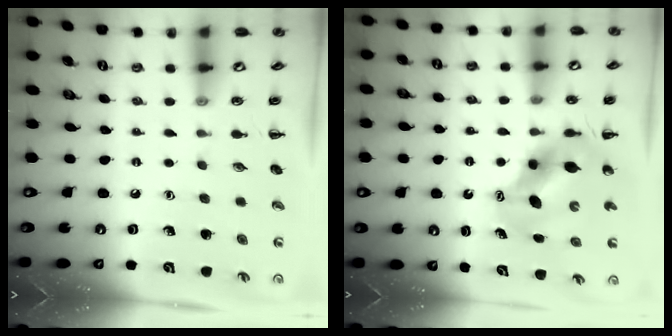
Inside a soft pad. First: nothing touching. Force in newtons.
{"total": 6.4, "press": 6.2, "slide": 1.6}